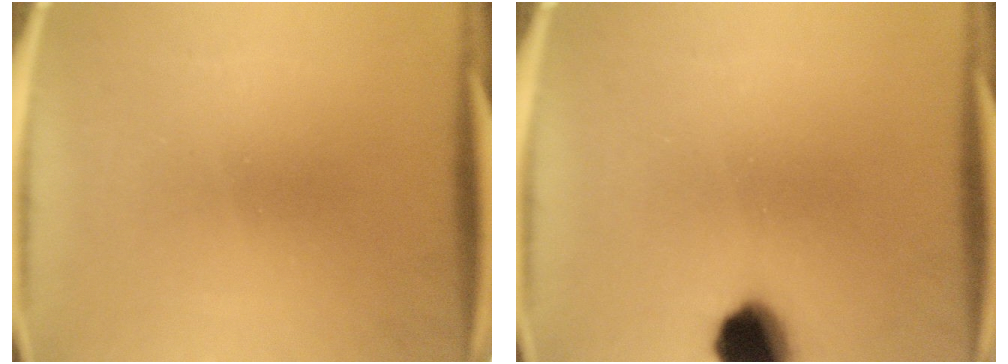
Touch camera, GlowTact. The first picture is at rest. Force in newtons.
{"total": 9.6}